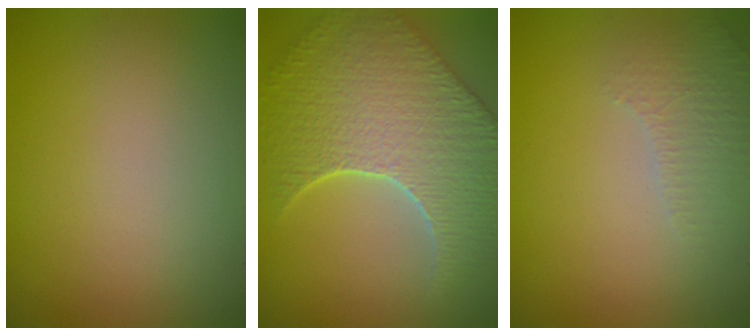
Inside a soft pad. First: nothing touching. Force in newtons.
{"total": 9.4, "press": 6.6, "slide": 6.6}
{"total": 2.0, "press": 1.9, "slide": 0.5}